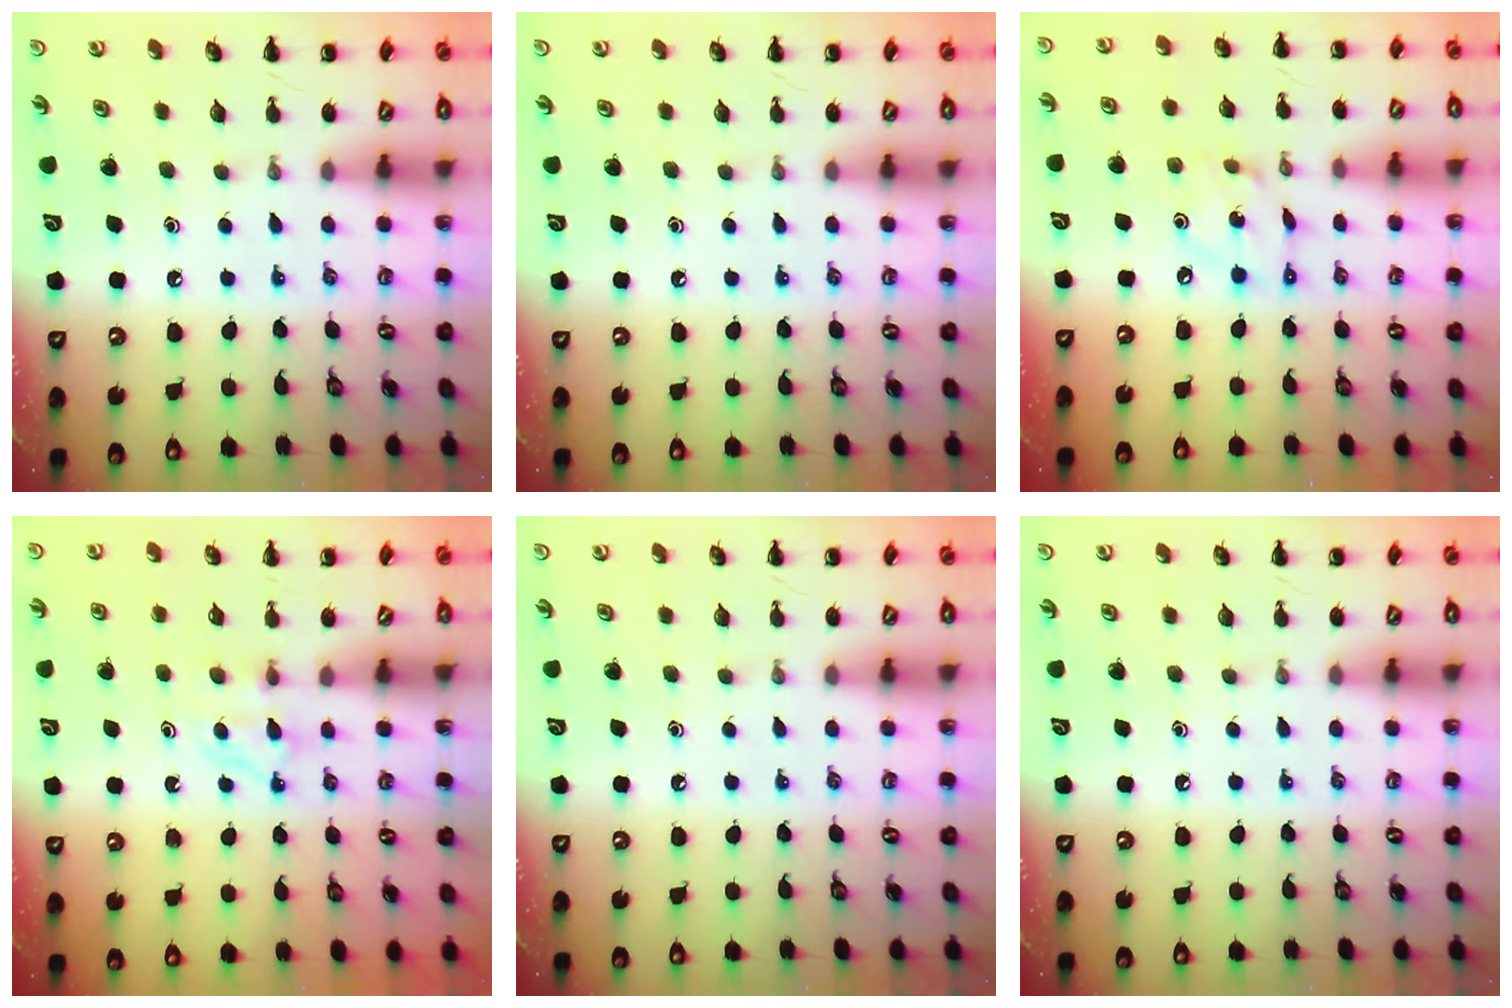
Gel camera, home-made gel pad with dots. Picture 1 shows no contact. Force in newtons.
{"total": 0.0}
{"total": 4.0, "press": 4.0, "slide": 0.5}
{"total": 5.1, "press": 5.0, "slide": 1.0}
{"total": 0.0}
{"total": 0.0}